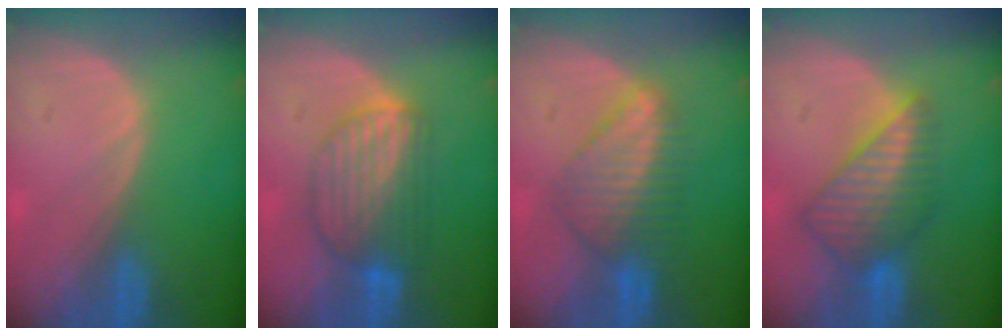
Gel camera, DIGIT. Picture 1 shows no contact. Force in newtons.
{"total": 7.4, "press": 7.2, "slide": 1.7}
{"total": 6.7, "press": 6.6, "slide": 1.3}
{"total": 7.8, "press": 7.1, "slide": 3.4}